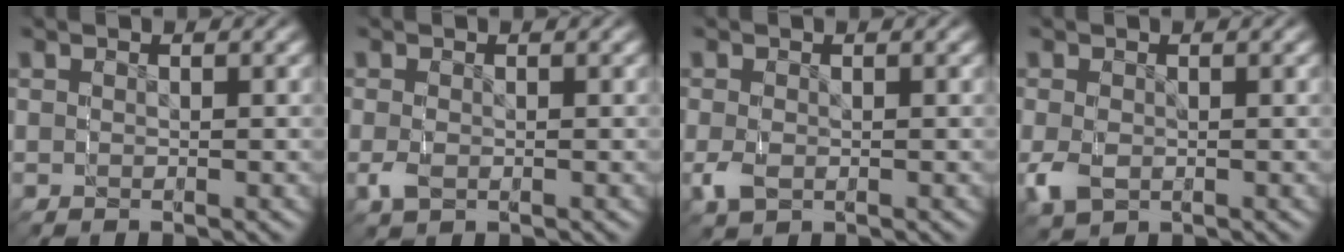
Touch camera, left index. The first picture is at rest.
{"total": 0.8, "force": [-0.1, 0.7, 0.5], "torque": [-0.013, -0.002, 0.000]}
{"total": 1.4, "force": [-0.4, 1.2, 0.7], "torque": [-0.018, -0.005, -0.002]}
{"total": 2.7, "force": [-0.7, 2.3, 1.2], "torque": [-0.038, -0.015, 0.000]}